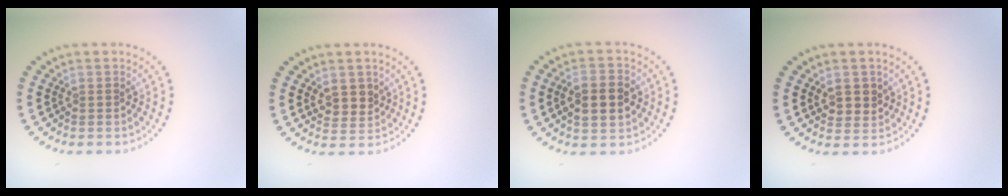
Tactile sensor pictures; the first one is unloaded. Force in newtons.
{"total": 2.4, "press": 2.2, "slide": 1.0}
{"total": 4.7, "press": 4.7, "slide": 0.1}
{"total": 2.2, "press": 2.1, "slide": 0.7}